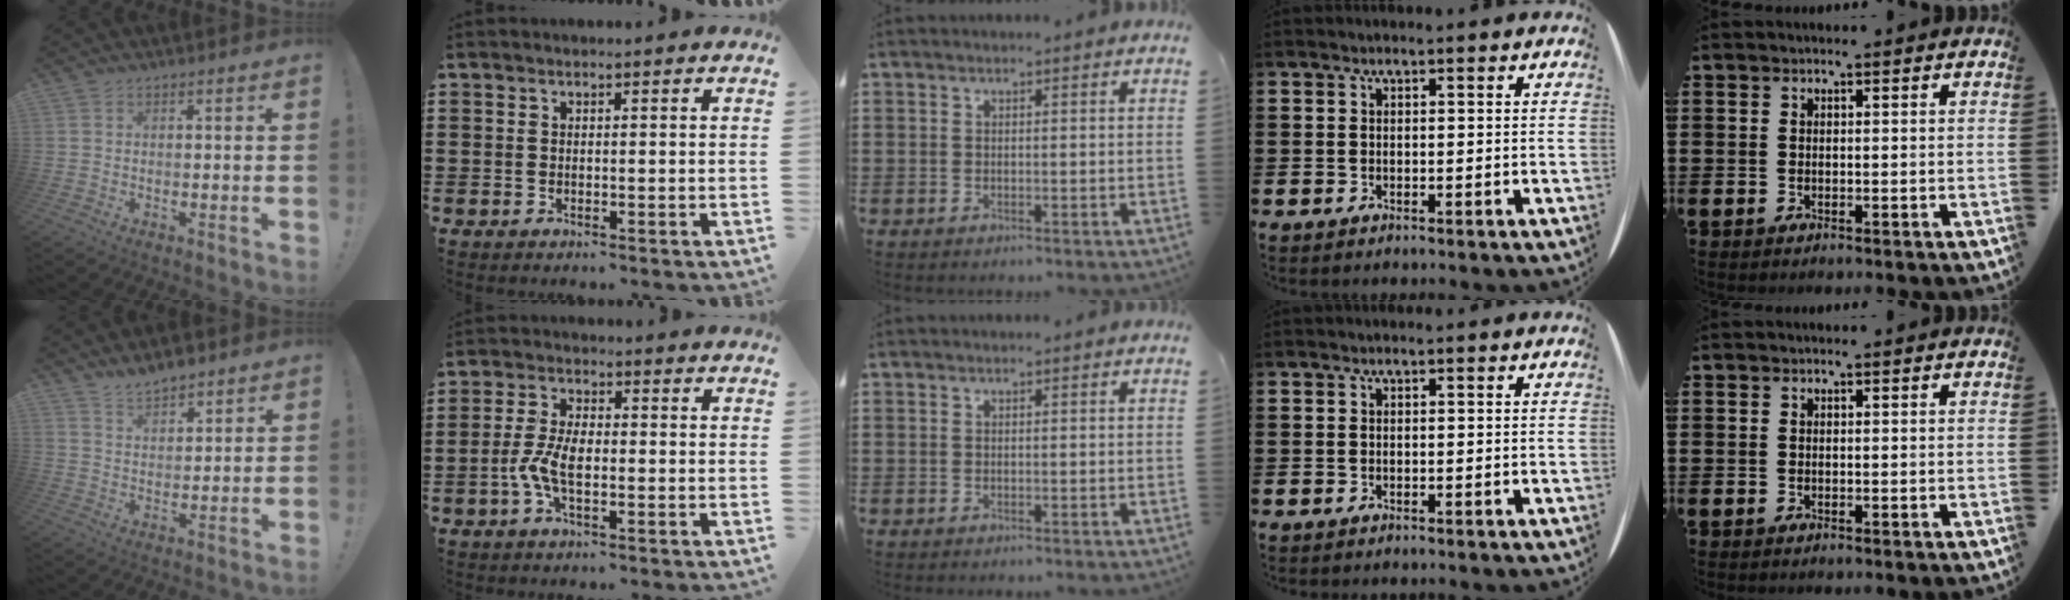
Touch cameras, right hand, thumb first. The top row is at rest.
{"thumb": {"total": 5.7, "force": [5.2, 1.9, 1.5], "torque": [-0.021, -0.035, 0.095]}, "index": {"total": 5.5, "force": [-1.3, 2.4, 4.7], "torque": [-0.117, -0.005, -0.033]}}